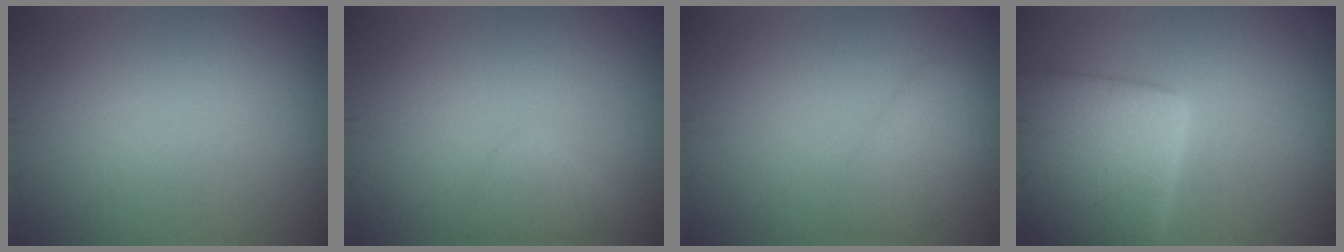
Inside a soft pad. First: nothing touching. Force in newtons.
{"total": 1.5, "press": 1.5, "slide": 0.1}
{"total": 2.0, "press": 2.0, "slide": 0.2}
{"total": 11.6, "press": 11.5, "slide": 1.0}